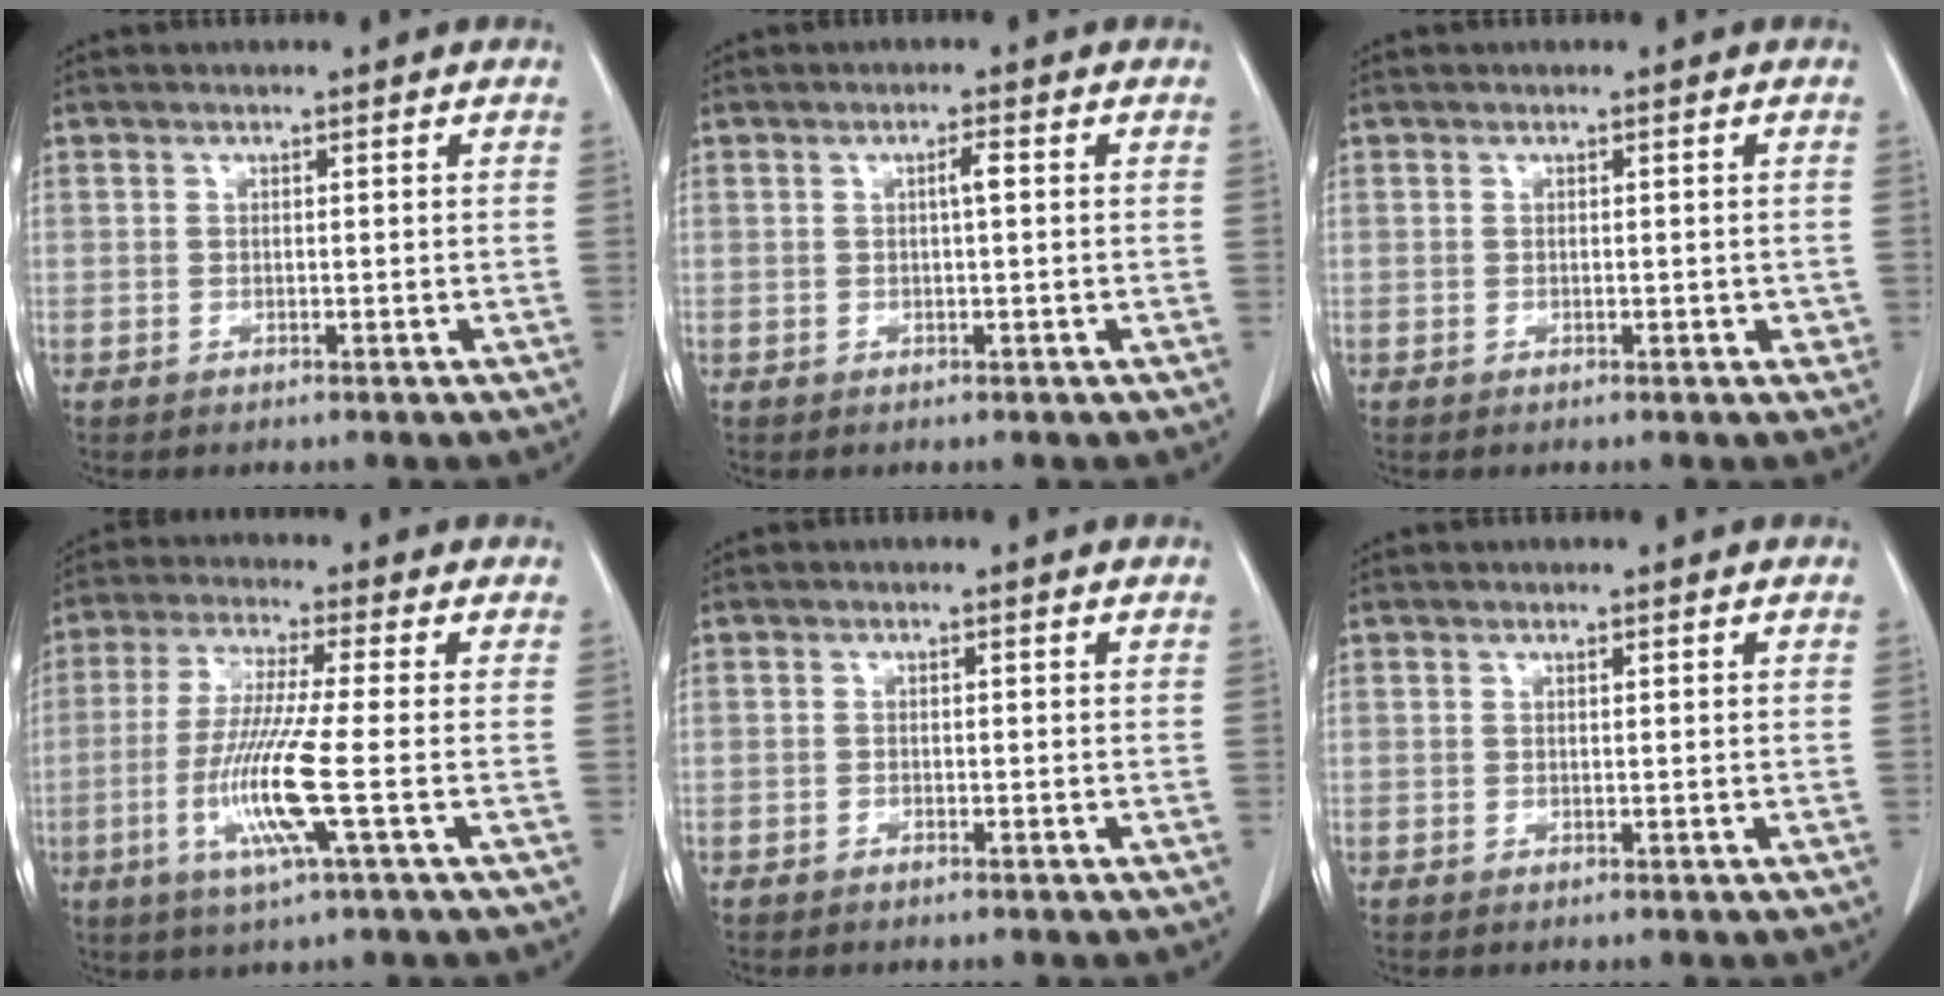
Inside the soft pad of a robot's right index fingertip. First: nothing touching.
{"total": 1.6, "force": [0.2, 0.1, 1.6], "torque": [-0.027, 0.004, 0.003]}
{"total": 1.3, "force": [-0.1, 0.9, 1.0], "torque": [-0.006, 0.002, -0.001]}
{"total": 10.5, "force": [-2.8, -0.8, 10.1], "torque": [-0.211, -0.020, -0.061]}
{"total": 0.5, "force": [-0.5, 0.2, 0.2], "torque": [-0.007, 0.000, -0.008]}
{"total": 0.0}